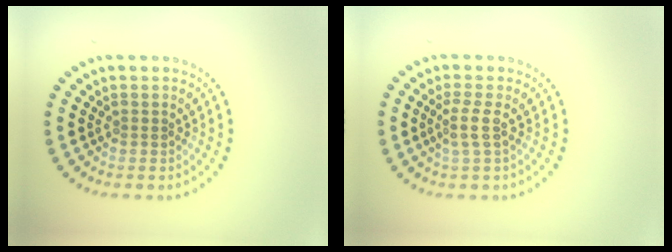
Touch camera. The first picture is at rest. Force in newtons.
{"total": 1.8, "press": 1.4, "slide": 1.2}